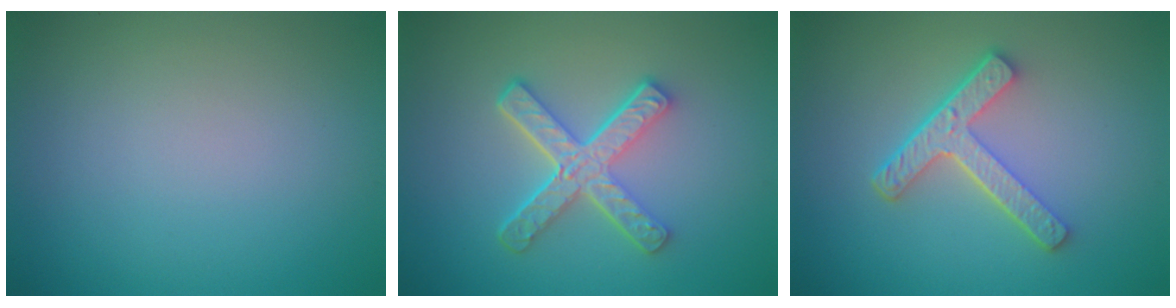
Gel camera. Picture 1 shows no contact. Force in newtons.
{"total": 5.3, "press": 3.7, "slide": 3.8}
{"total": 4.3, "press": 3.2, "slide": 2.9}